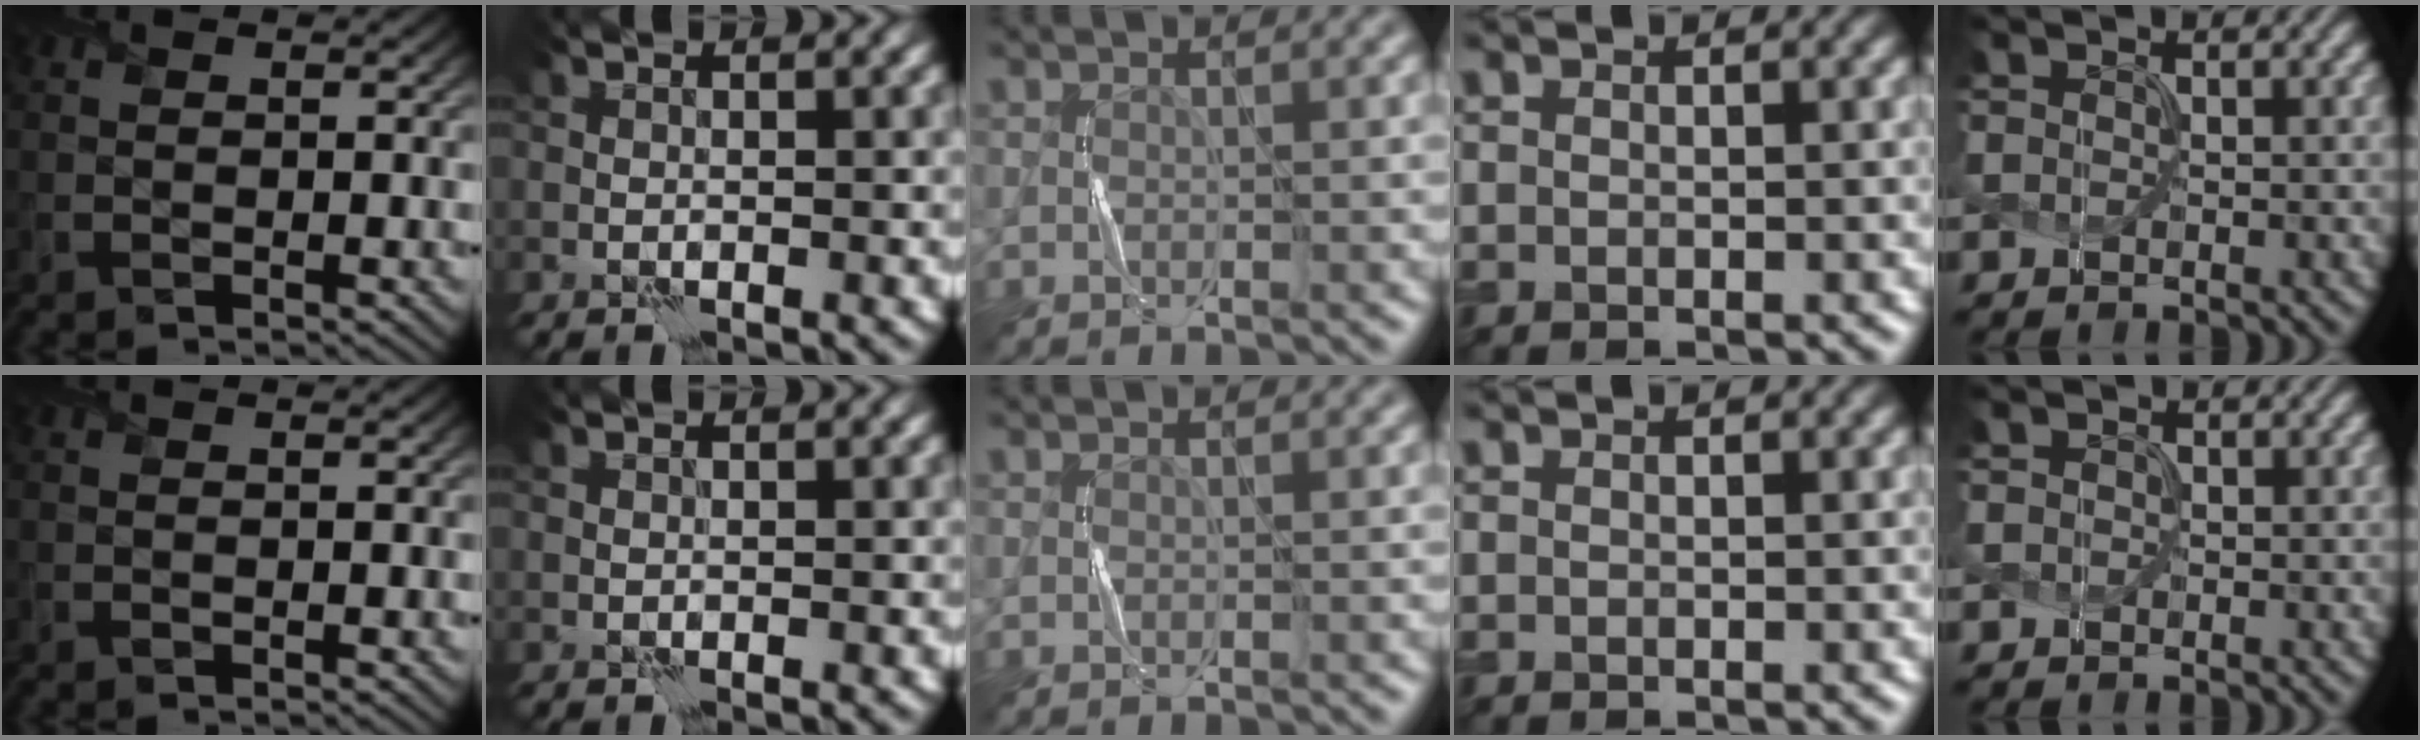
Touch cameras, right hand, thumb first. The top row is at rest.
{"little": {"total": 0.6, "force": [0.0, -0.2, -0.5], "torque": [0.009, 0.000, 0.005]}}